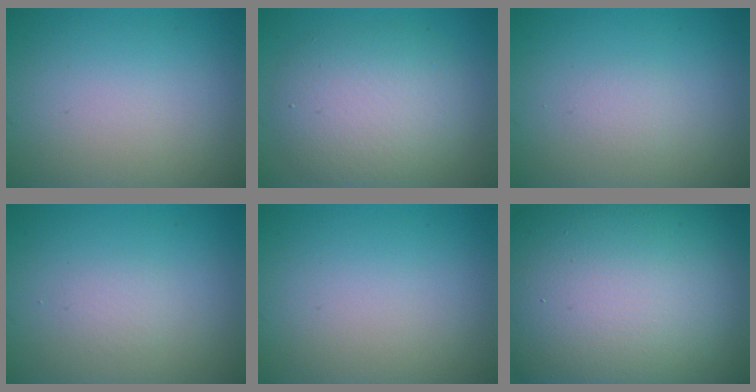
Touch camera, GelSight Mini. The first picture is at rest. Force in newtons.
{"total": 6.1, "press": 6.1, "slide": 0.1}
{"total": 0.9, "press": 0.9, "slide": 0.1}
{"total": 0.9, "press": 0.9, "slide": 0.0}
{"total": 0.0}
{"total": 23.6, "press": 23.5, "slide": 1.6}